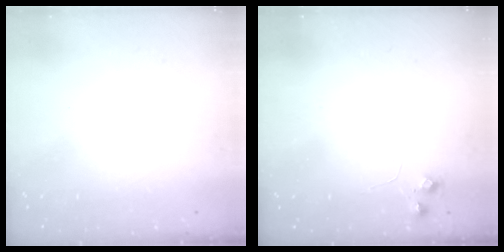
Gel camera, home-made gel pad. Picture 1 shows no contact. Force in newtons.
{"total": 5.3, "press": 5.3, "slide": 0.7}